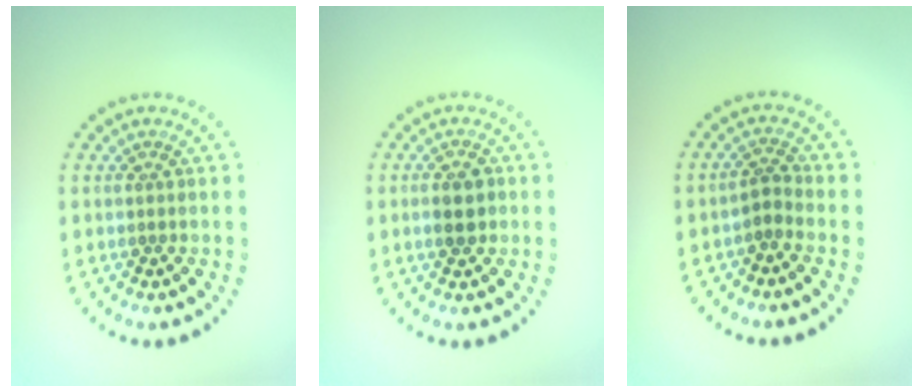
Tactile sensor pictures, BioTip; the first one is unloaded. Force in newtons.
{"total": 2.2, "press": 2.2, "slide": 0.0}
{"total": 1.8, "press": 1.3, "slide": 1.3}